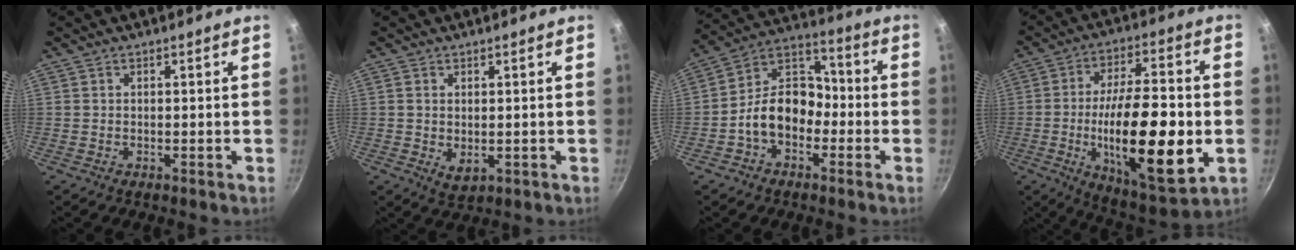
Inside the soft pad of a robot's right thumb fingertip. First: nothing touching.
{"total": 3.3, "force": [0.0, 2.1, 2.6], "torque": [-0.043, -0.011, 0.004]}
{"total": 12.4, "force": [-3.6, 8.9, 7.9], "torque": [-0.088, 0.055, -0.083]}
{"total": 24.7, "force": [-4.3, 9.1, 22.6], "torque": [-0.359, 0.006, -0.062]}